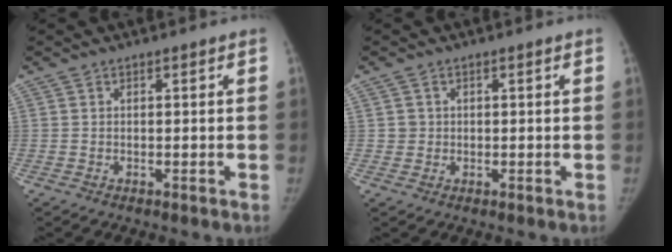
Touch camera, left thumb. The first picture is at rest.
{"total": 1.5, "force": [0.0, 1.5, -0.1], "torque": [0.017, -0.002, -0.001]}